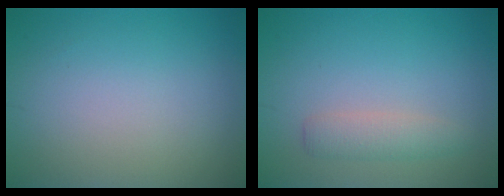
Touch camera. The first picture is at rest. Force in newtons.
{"total": 2.0, "press": 2.0, "slide": 0.2}